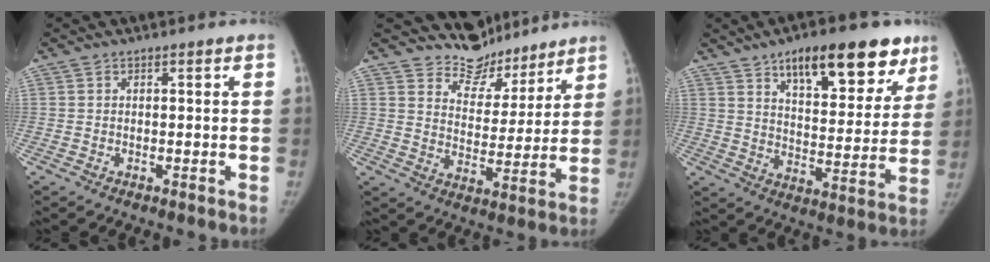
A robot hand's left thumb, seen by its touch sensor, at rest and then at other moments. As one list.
[{"total": 9.8, "force": [8.9, 4.1, 0.0], "torque": [0.033, -0.078, 0.151]}, {"total": 19.8, "force": [12.0, 8.2, 13.5], "torque": [-0.139, -0.042, 0.178]}]